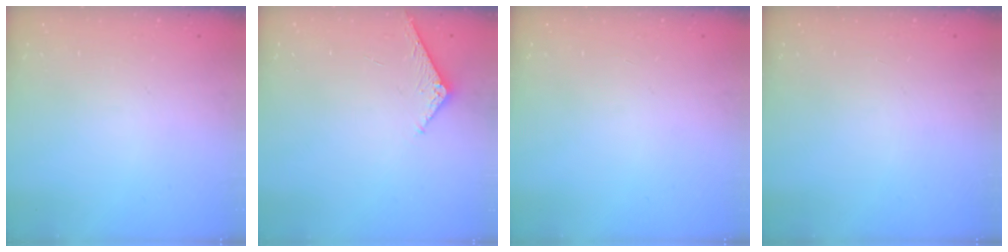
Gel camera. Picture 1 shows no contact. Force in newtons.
{"total": 4.5, "press": 4.5, "slide": 0.5}
{"total": 0.0}
{"total": 0.0}